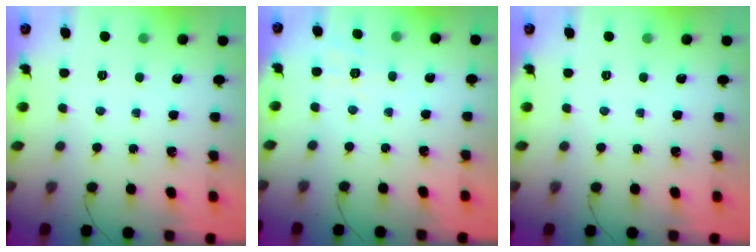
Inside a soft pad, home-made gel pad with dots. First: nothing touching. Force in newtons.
{"total": 1.9, "press": 0.2, "slide": 1.9}
{"total": 0.0}